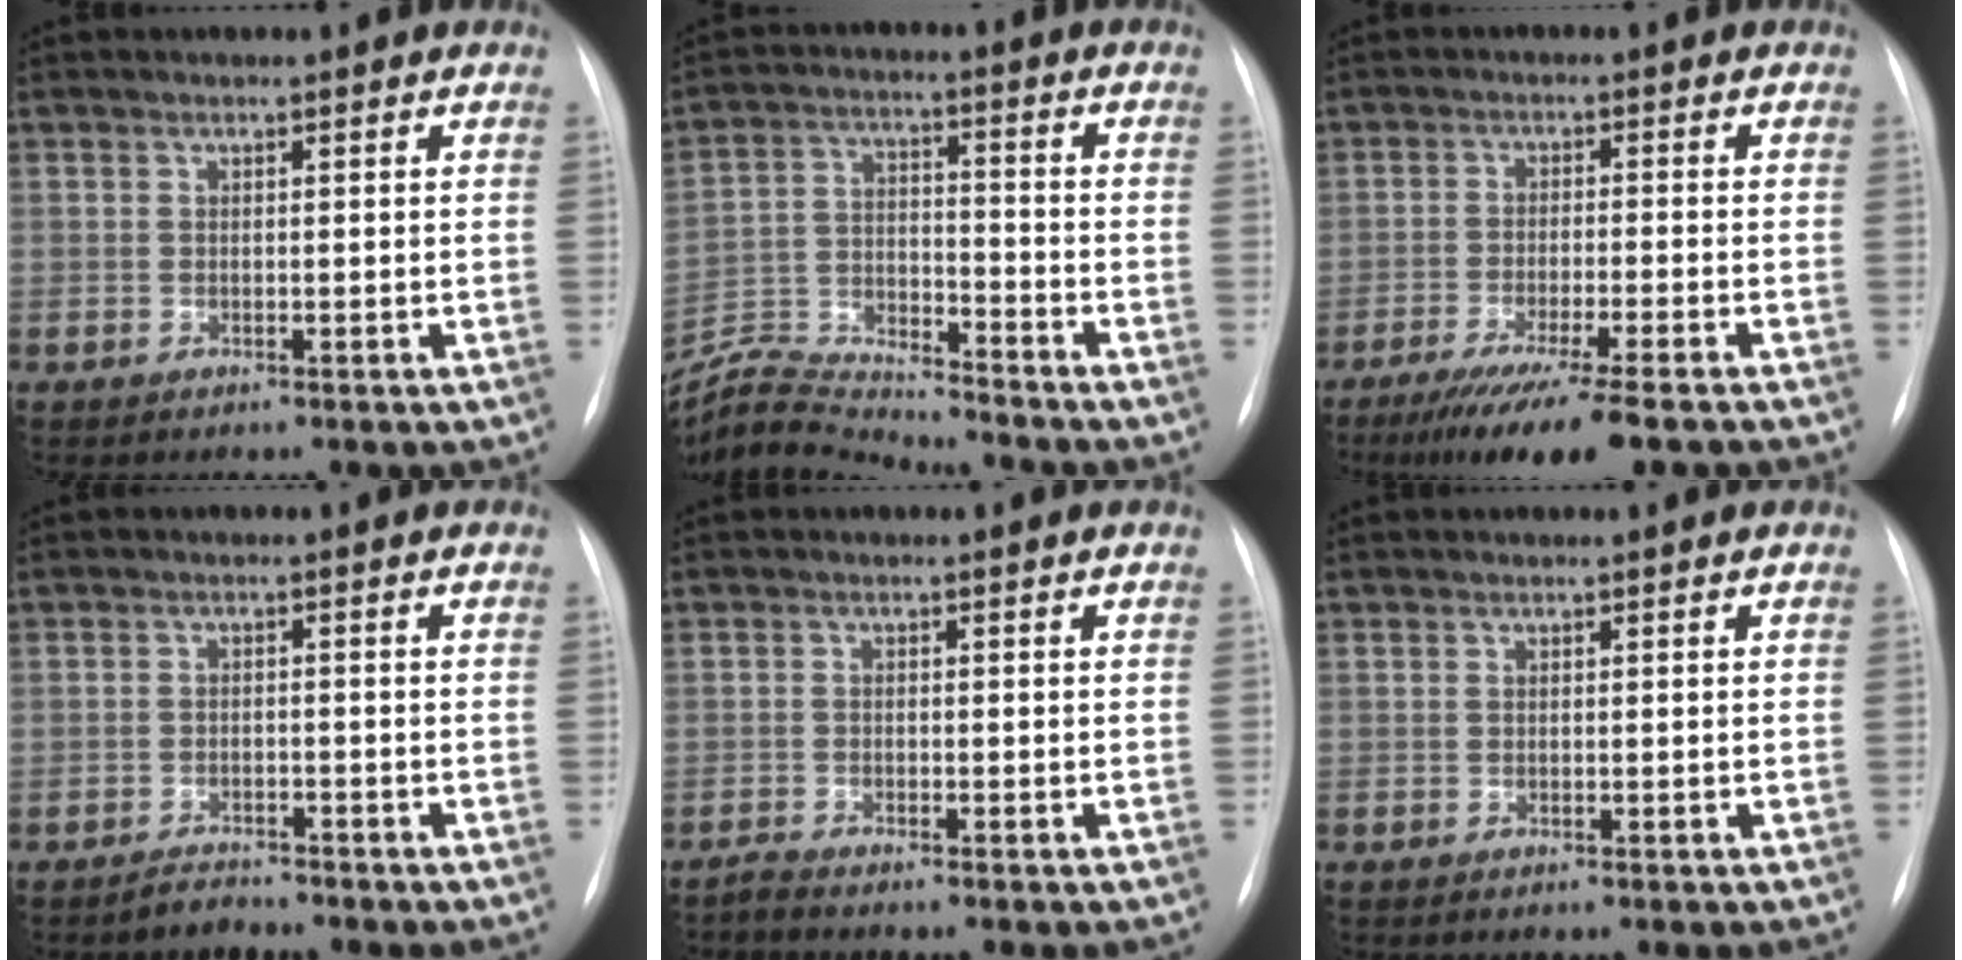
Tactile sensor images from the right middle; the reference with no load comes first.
{"total": 11.3, "force": [-11.2, -0.9, 0.9], "torque": [-0.019, 0.016, -0.208]}
{"total": 11.5, "force": [-8.5, 0.3, 7.7], "torque": [-0.124, -0.032, -0.131]}
{"total": 1.9, "force": [-1.8, 0.5, -0.2], "torque": [-0.003, -0.005, -0.028]}
{"total": 1.2, "force": [-1.2, -0.3, 0.0], "torque": [-0.002, -0.004, -0.024]}
{"total": 0.0}